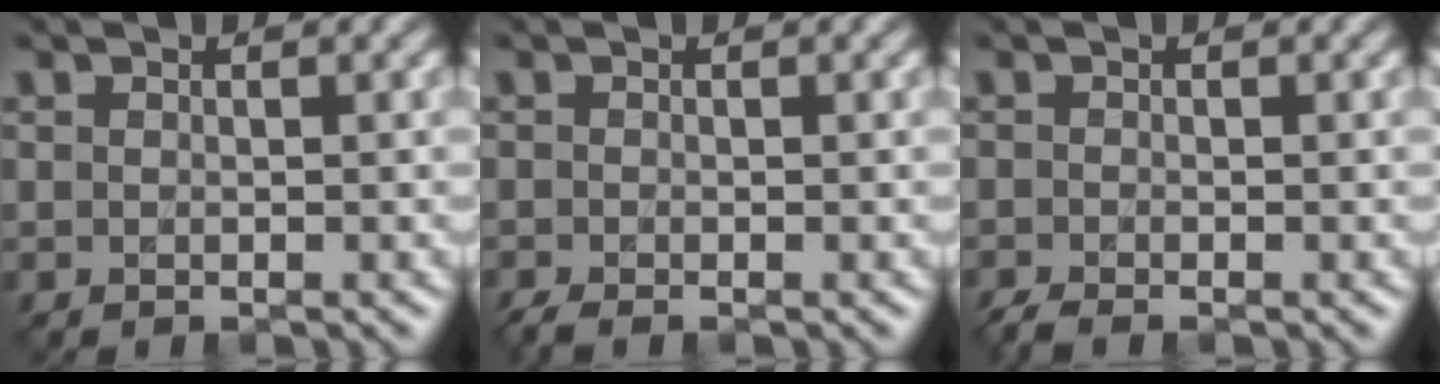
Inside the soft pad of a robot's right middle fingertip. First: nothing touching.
{"total": 1.0, "force": [-0.7, 0.0, 0.7], "torque": [-0.017, -0.004, -0.016]}
{"total": 1.3, "force": [-1.1, 0.0, 0.8], "torque": [-0.018, -0.005, -0.025]}